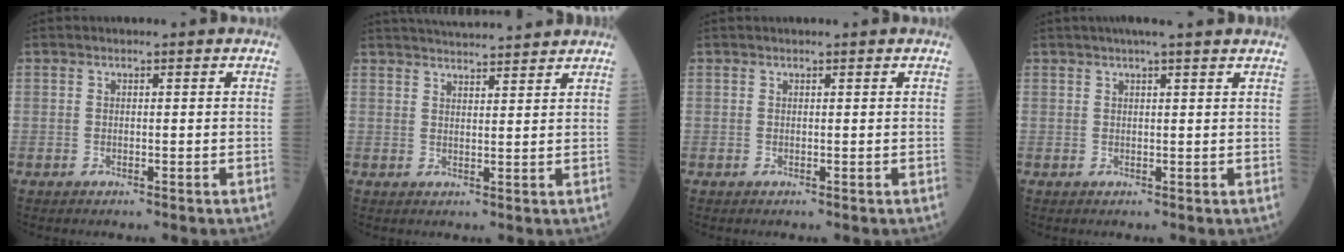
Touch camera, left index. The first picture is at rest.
{"total": 9.7, "force": [9.3, 0.4, 2.9], "torque": [-0.050, 0.023, 0.133]}
{"total": 0.7, "force": [0.7, 0.0, 0.2], "torque": [-0.006, 0.012, 0.013]}
{"total": 6.3, "force": [5.2, -0.3, 3.5], "torque": [-0.048, 0.025, 0.064]}